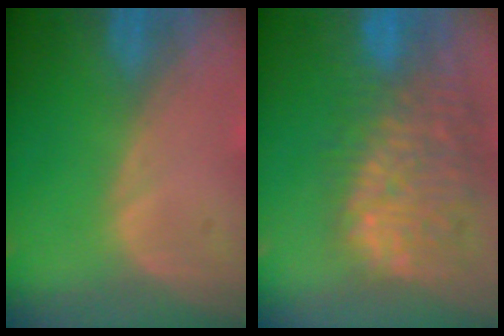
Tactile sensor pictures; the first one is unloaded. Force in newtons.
{"total": 12.9, "press": 11.2, "slide": 6.5}